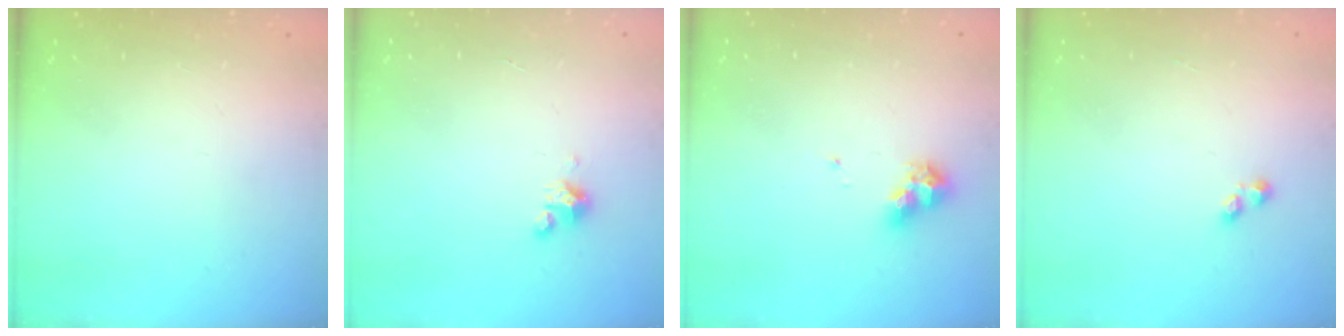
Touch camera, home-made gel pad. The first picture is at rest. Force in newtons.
{"total": 2.5, "press": 2.5, "slide": 0.2}
{"total": 7.0, "press": 6.9, "slide": 1.0}
{"total": 1.6, "press": 1.5, "slide": 0.4}